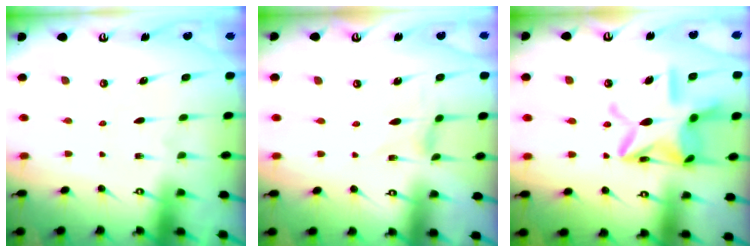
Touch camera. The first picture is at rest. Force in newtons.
{"total": 0.0}
{"total": 18.4, "press": 18.3, "slide": 1.7}